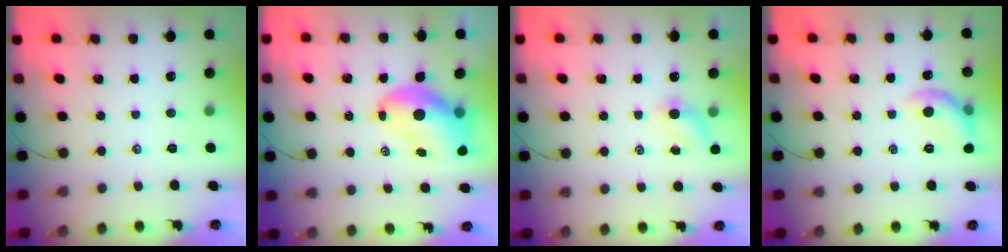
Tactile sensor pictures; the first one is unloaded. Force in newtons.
{"total": 10.4, "press": 10.0, "slide": 3.0}
{"total": 4.0, "press": 3.8, "slide": 1.3}
{"total": 9.2, "press": 9.2, "slide": 0.2}